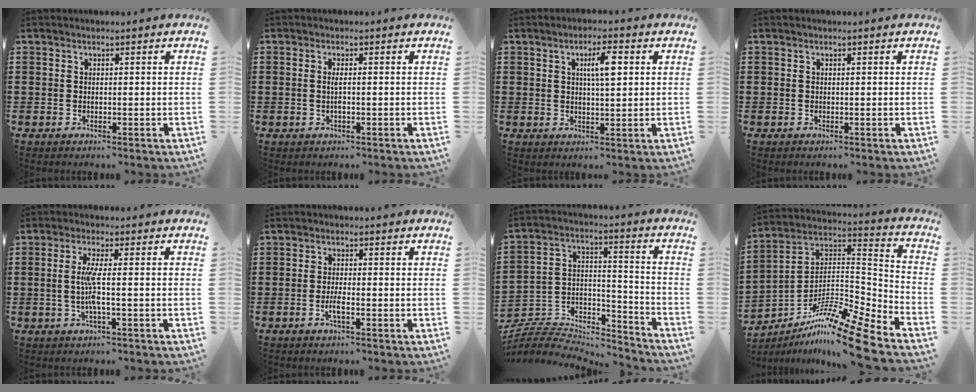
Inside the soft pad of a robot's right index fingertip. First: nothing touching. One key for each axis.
{"total": 1.6, "fx": -0.2, "fy": 0.2, "fz": 1.6, "tx": -0.032, "ty": 0.000, "tz": -0.004}
{"total": 4.8, "fx": 1.4, "fy": 1.1, "fz": 4.4, "tx": -0.074, "ty": 0.005, "tz": 0.016}
{"total": 0.0}
{"total": 4.5, "fx": -0.5, "fy": 0.1, "fz": 4.5, "tx": -0.096, "ty": -0.010, "tz": -0.018}
{"total": 2.6, "fx": -1.1, "fy": 0.3, "fz": 2.3, "tx": -0.047, "ty": -0.003, "tz": -0.021}
{"total": 5.4, "fx": -5.0, "fy": 1.7, "fz": 1.0, "tx": -0.025, "ty": -0.004, "tz": -0.102}
{"total": 12.9, "fx": -10.2, "fy": 0.5, "fz": 7.8, "tx": -0.134, "ty": 0.013, "tz": -0.194}